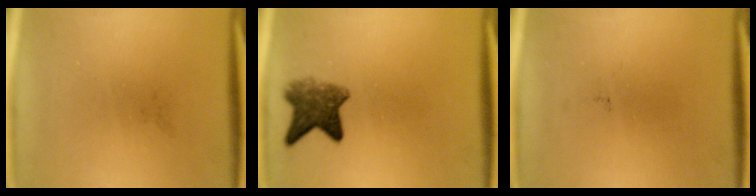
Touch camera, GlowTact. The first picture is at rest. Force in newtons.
{"total": 5.7}
{"total": 0.0}